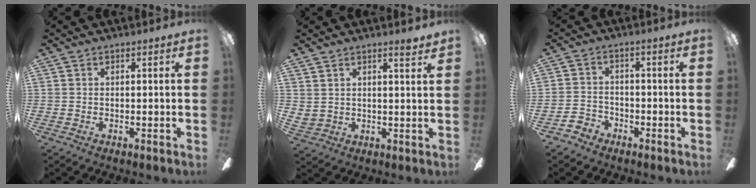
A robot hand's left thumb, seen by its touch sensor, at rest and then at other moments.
{"total": 3.7, "force": [3.5, 1.1, 0.7], "torque": [-0.008, -0.022, 0.062]}
{"total": 4.0, "force": [-3.1, 2.5, 0.6], "torque": [-0.013, 0.018, -0.060]}